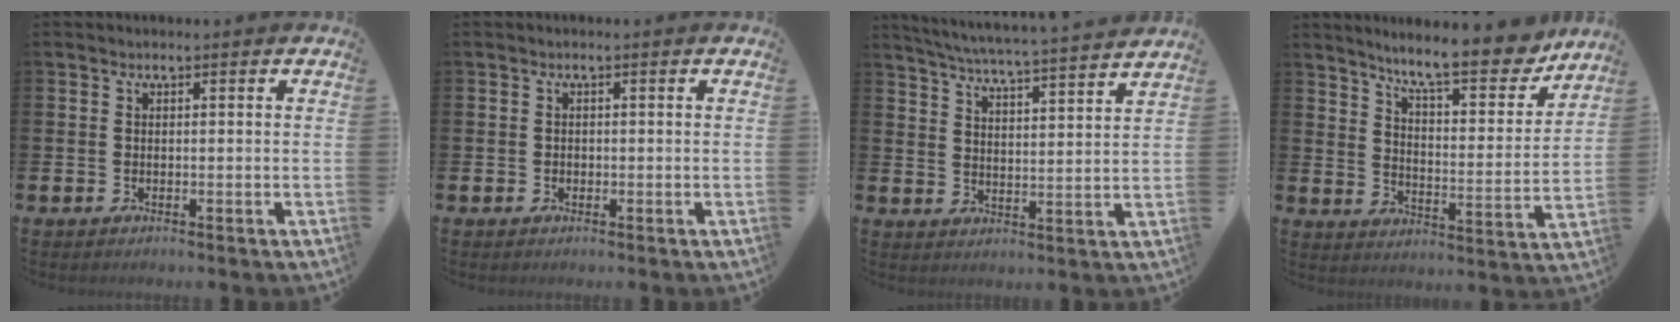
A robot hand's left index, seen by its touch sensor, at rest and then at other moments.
{"total": 0.6, "force": [-0.1, 0.5, 0.1], "torque": [-0.008, 0.007, -0.003]}
{"total": 5.7, "force": [5.6, -0.4, 1.4], "torque": [-0.051, -0.045, 0.096]}
{"total": 10.5, "force": [9.4, 1.7, 4.5], "torque": [-0.099, -0.055, 0.160]}